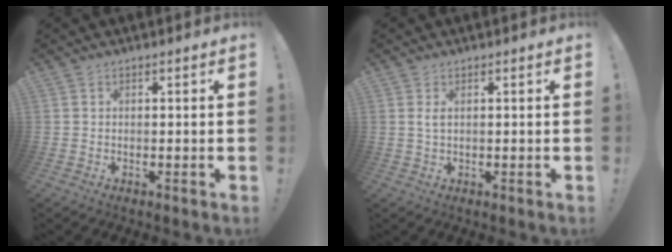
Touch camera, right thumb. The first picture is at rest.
{"total": 2.0, "force": [0.8, 0.3, 1.9], "torque": [-0.031, -0.001, 0.012]}